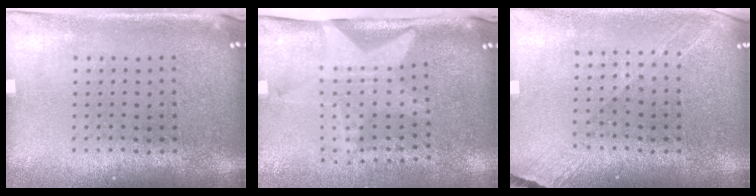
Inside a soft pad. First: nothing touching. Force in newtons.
{"total": 2.0, "press": 1.5, "slide": 1.3}
{"total": 1.3, "press": 1.2, "slide": 0.5}